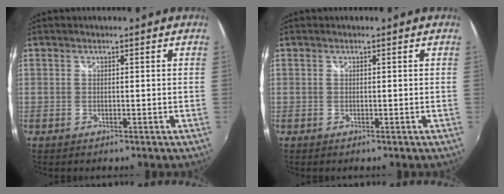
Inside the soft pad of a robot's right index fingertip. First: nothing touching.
{"total": 0.0}